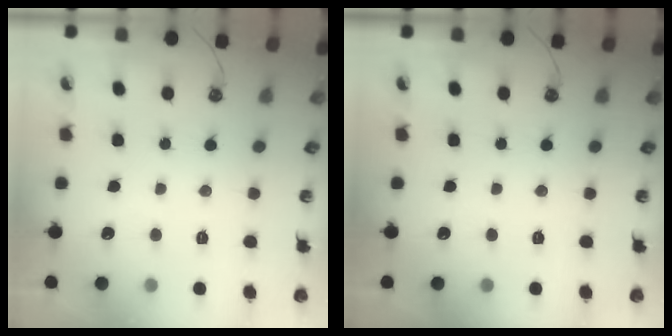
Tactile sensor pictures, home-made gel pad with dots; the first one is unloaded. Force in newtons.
{"total": 0.0}